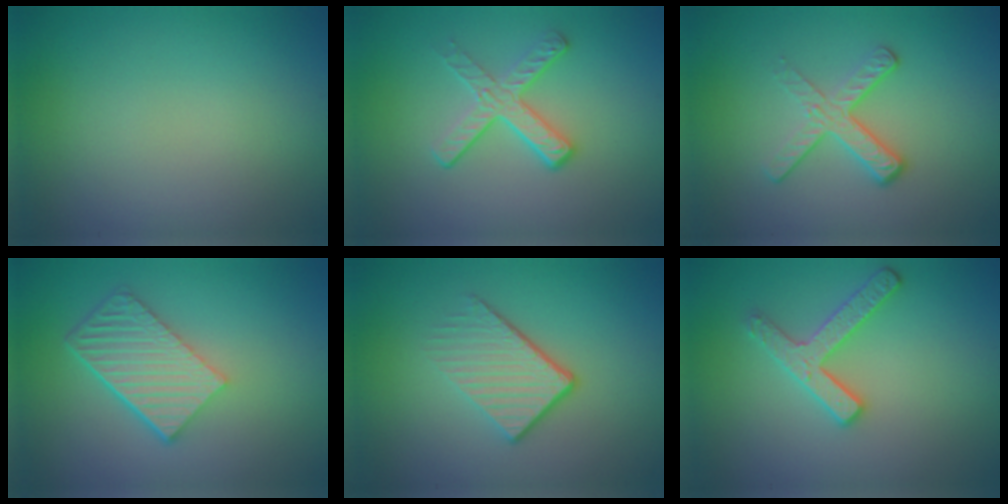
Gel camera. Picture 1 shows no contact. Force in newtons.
{"total": 3.2, "press": 2.6, "slide": 1.9}
{"total": 3.5, "press": 2.4, "slide": 2.6}
{"total": 5.8, "press": 4.0, "slide": 4.2}
{"total": 3.9, "press": 2.6, "slide": 2.9}
{"total": 2.9, "press": 2.8, "slide": 0.6}